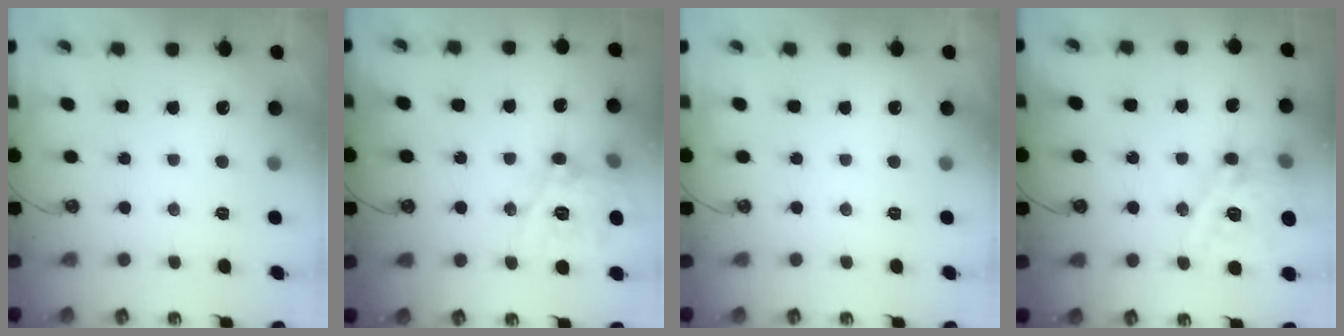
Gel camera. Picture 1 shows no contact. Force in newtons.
{"total": 17.1, "press": 17.0, "slide": 1.9}
{"total": 0.0}
{"total": 16.0, "press": 15.9, "slide": 1.4}